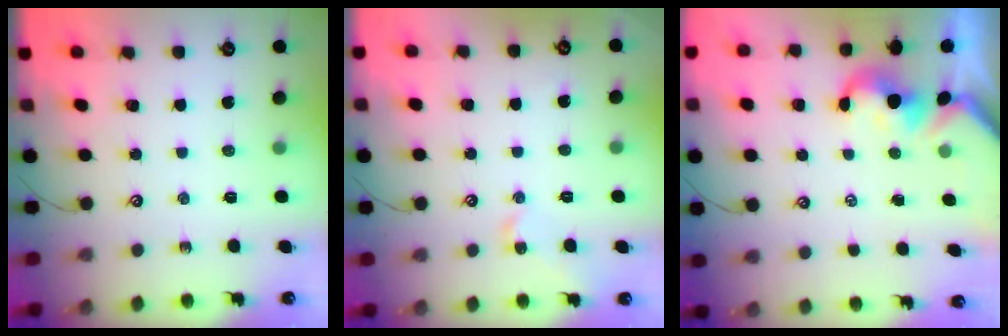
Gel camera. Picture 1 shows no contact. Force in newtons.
{"total": 1.6, "press": 1.5, "slide": 0.6}
{"total": 0.5, "press": 0.2, "slide": 0.5}